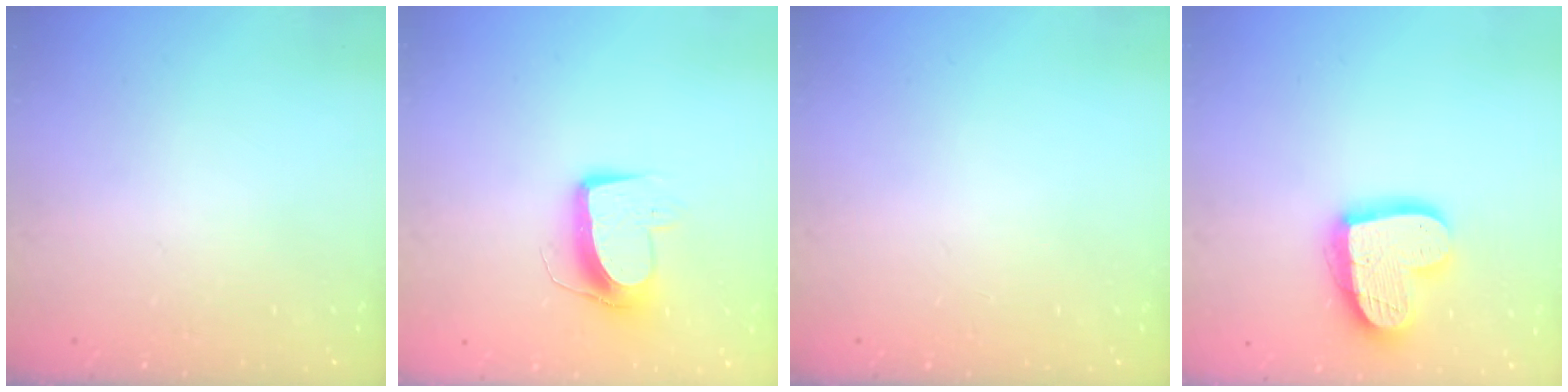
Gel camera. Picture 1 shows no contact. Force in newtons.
{"total": 10.8, "press": 10.7, "slide": 0.7}
{"total": 0.0}
{"total": 17.2, "press": 17.1, "slide": 1.5}